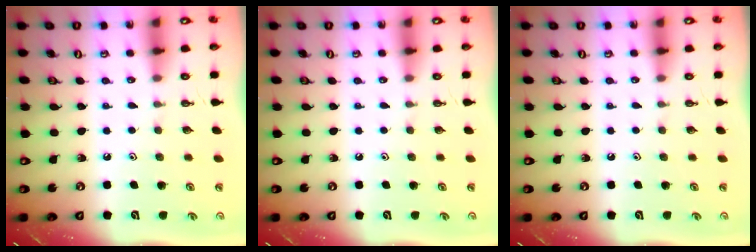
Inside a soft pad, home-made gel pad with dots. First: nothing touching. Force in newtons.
{"total": 0.0}
{"total": 0.0}